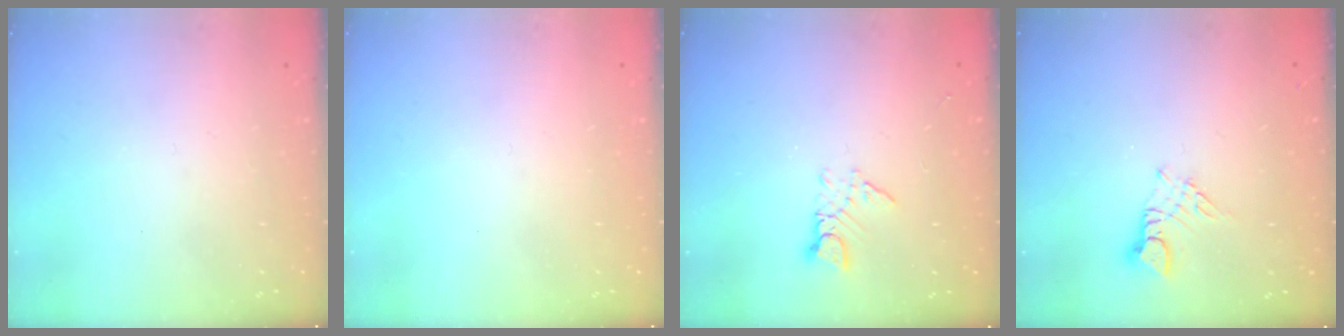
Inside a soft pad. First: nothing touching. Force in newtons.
{"total": 0.0}
{"total": 3.5, "press": 3.5, "slide": 0.4}
{"total": 3.1, "press": 3.1, "slide": 0.3}